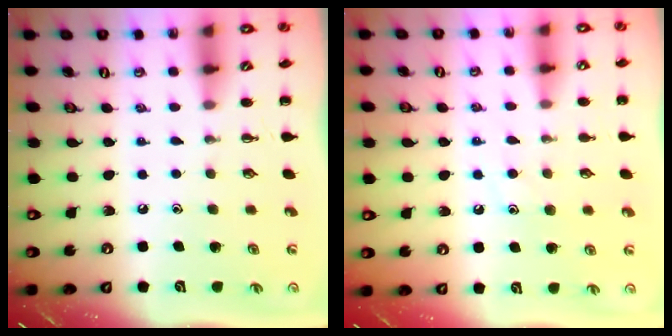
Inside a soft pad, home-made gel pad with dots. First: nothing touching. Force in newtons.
{"total": 8.4, "press": 8.4, "slide": 1.2}